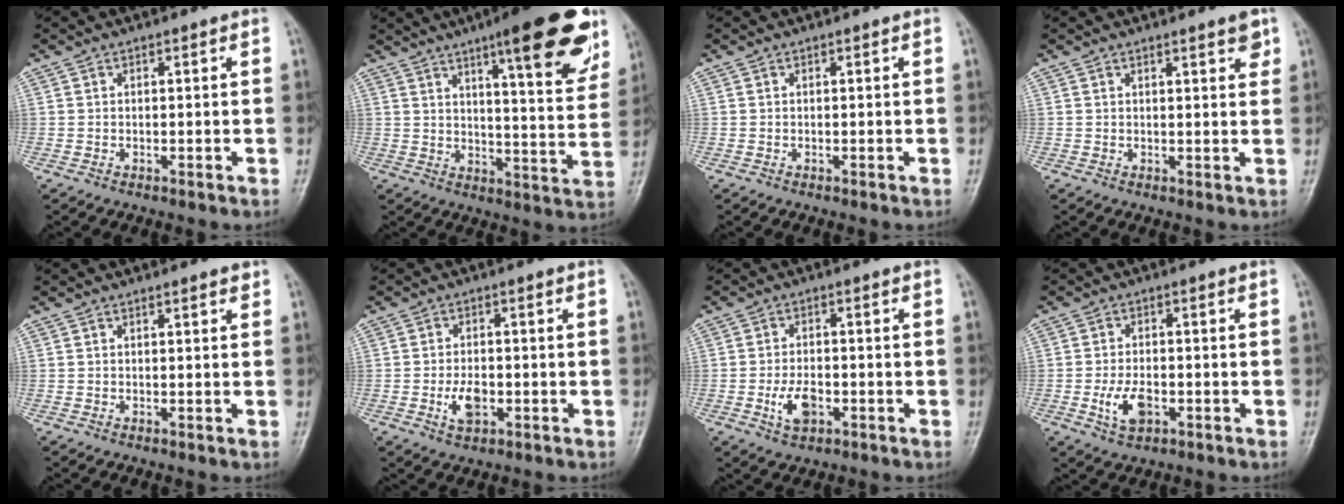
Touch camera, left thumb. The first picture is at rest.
{"total": 19.0, "force": [11.1, 4.2, 14.8], "torque": [-0.161, -0.048, 0.153]}
{"total": 0.0}
{"total": 2.8, "force": [1.8, 0.7, 2.0], "torque": [-0.018, -0.009, 0.022]}
{"total": 1.0, "force": [0.8, 0.2, 0.6], "torque": [-0.007, -0.003, 0.010]}
{"total": 4.7, "force": [-1.2, 2.8, 3.6], "torque": [-0.060, 0.002, -0.019]}
{"total": 5.1, "force": [-1.6, 3.0, 3.8], "torque": [-0.066, 0.006, -0.027]}
{"total": 5.4, "force": [-1.6, 3.1, 4.1], "torque": [-0.078, 0.004, -0.026]}